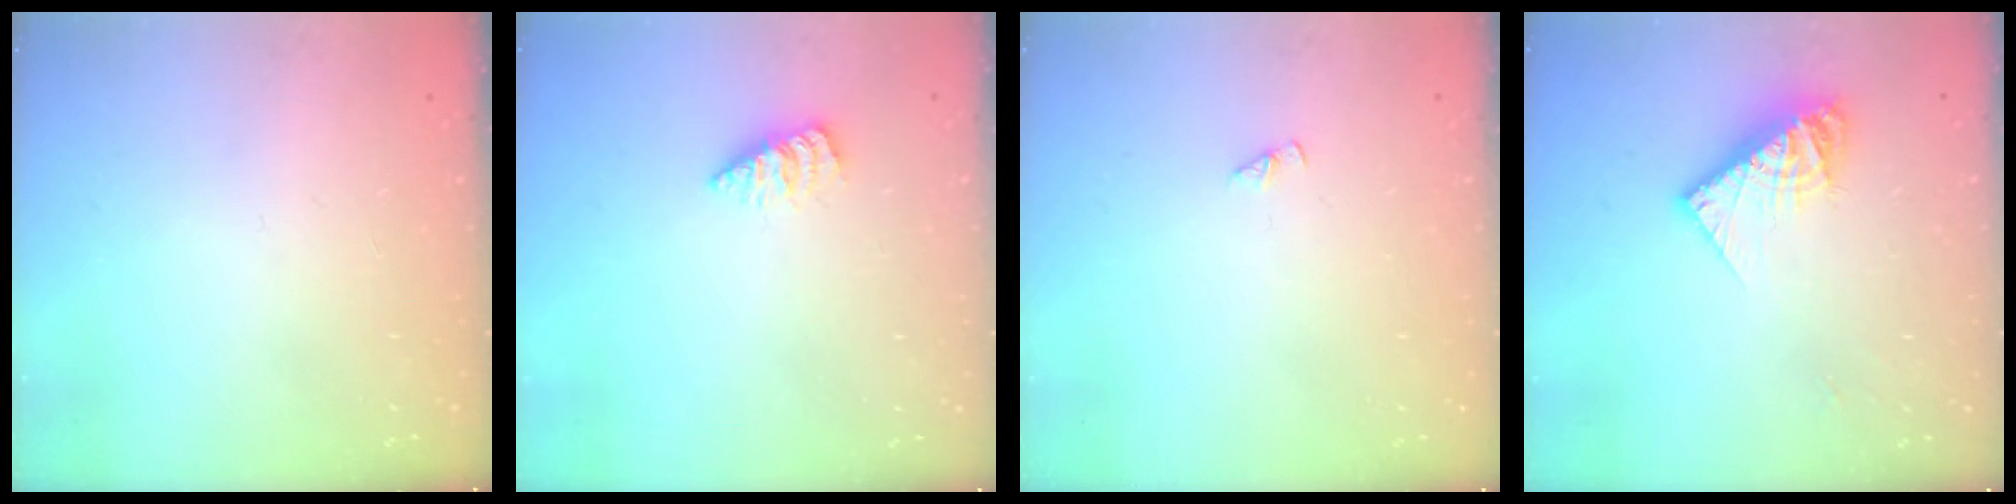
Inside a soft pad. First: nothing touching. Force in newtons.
{"total": 2.8, "press": 2.7, "slide": 0.3}
{"total": 0.8, "press": 0.8, "slide": 0.1}
{"total": 10.6, "press": 10.6, "slide": 1.0}